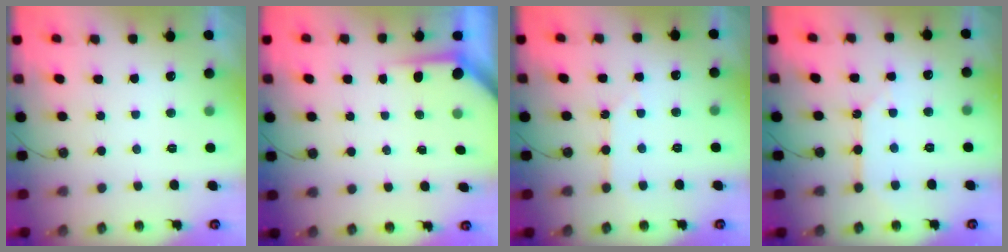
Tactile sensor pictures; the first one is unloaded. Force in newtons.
{"total": 3.7, "press": 3.7, "slide": 0.4}
{"total": 2.8, "press": 2.8, "slide": 0.5}
{"total": 6.7, "press": 6.6, "slide": 0.8}